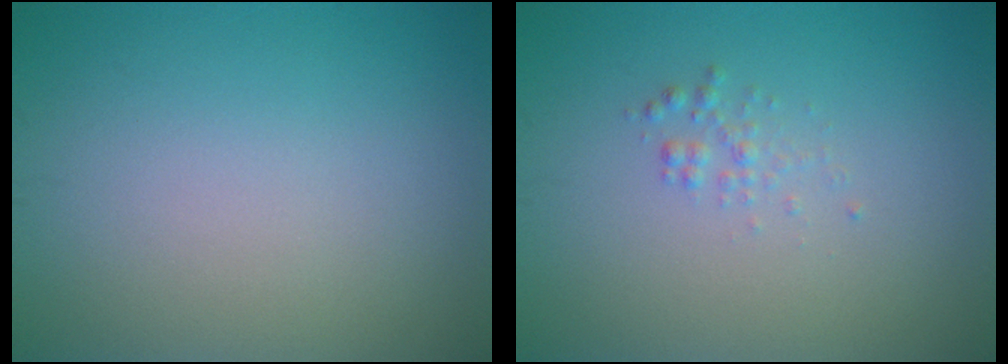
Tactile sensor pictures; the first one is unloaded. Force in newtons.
{"total": 1.0, "press": 1.0, "slide": 0.0}